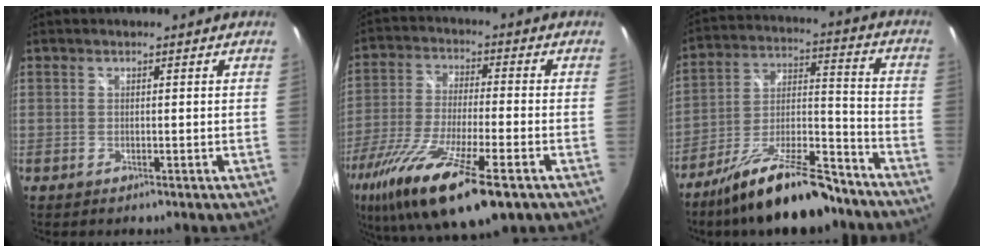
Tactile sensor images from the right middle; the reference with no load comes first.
{"total": 21.6, "force": [-12.7, 4.7, 16.8], "torque": [-0.333, -0.072, -0.228]}
{"total": 19.2, "force": [-14.8, 4.9, 11.2], "torque": [-0.199, -0.005, -0.234]}